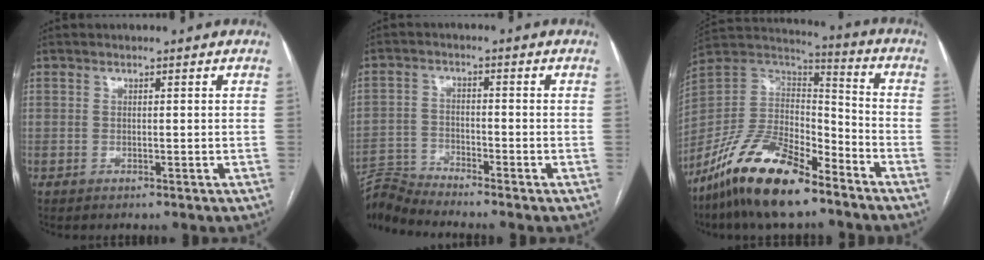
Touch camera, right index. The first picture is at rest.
{"total": 8.7, "force": [-8.4, 2.2, 0.3], "torque": [-0.006, 0.009, -0.150]}
{"total": 18.2, "force": [-12.9, 5.5, 11.7], "torque": [-0.233, 0.007, -0.240]}